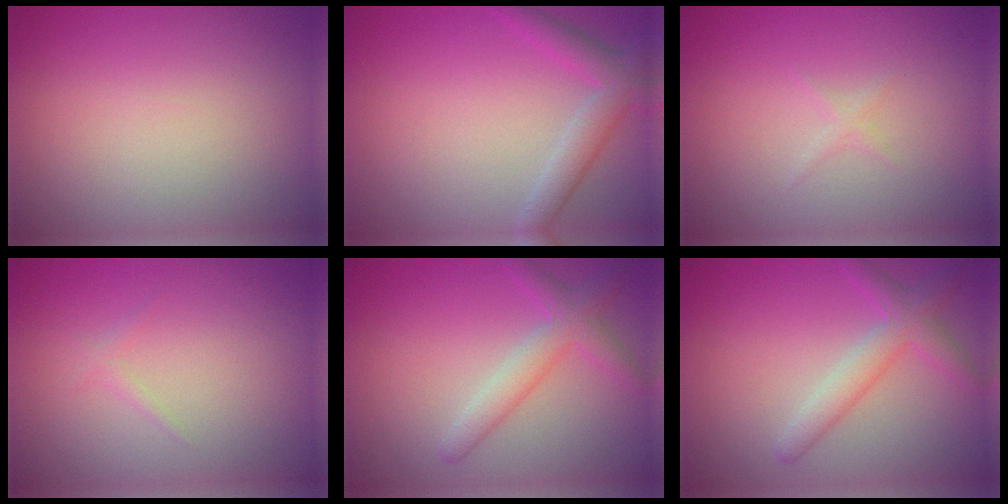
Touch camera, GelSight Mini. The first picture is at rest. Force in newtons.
{"total": 3.0, "press": 3.0, "slide": 0.1}
{"total": 0.5, "press": 0.5, "slide": 0.0}
{"total": 0.7, "press": 0.7, "slide": 0.0}
{"total": 1.9, "press": 1.9, "slide": 0.2}
{"total": 1.9, "press": 1.9, "slide": 0.2}